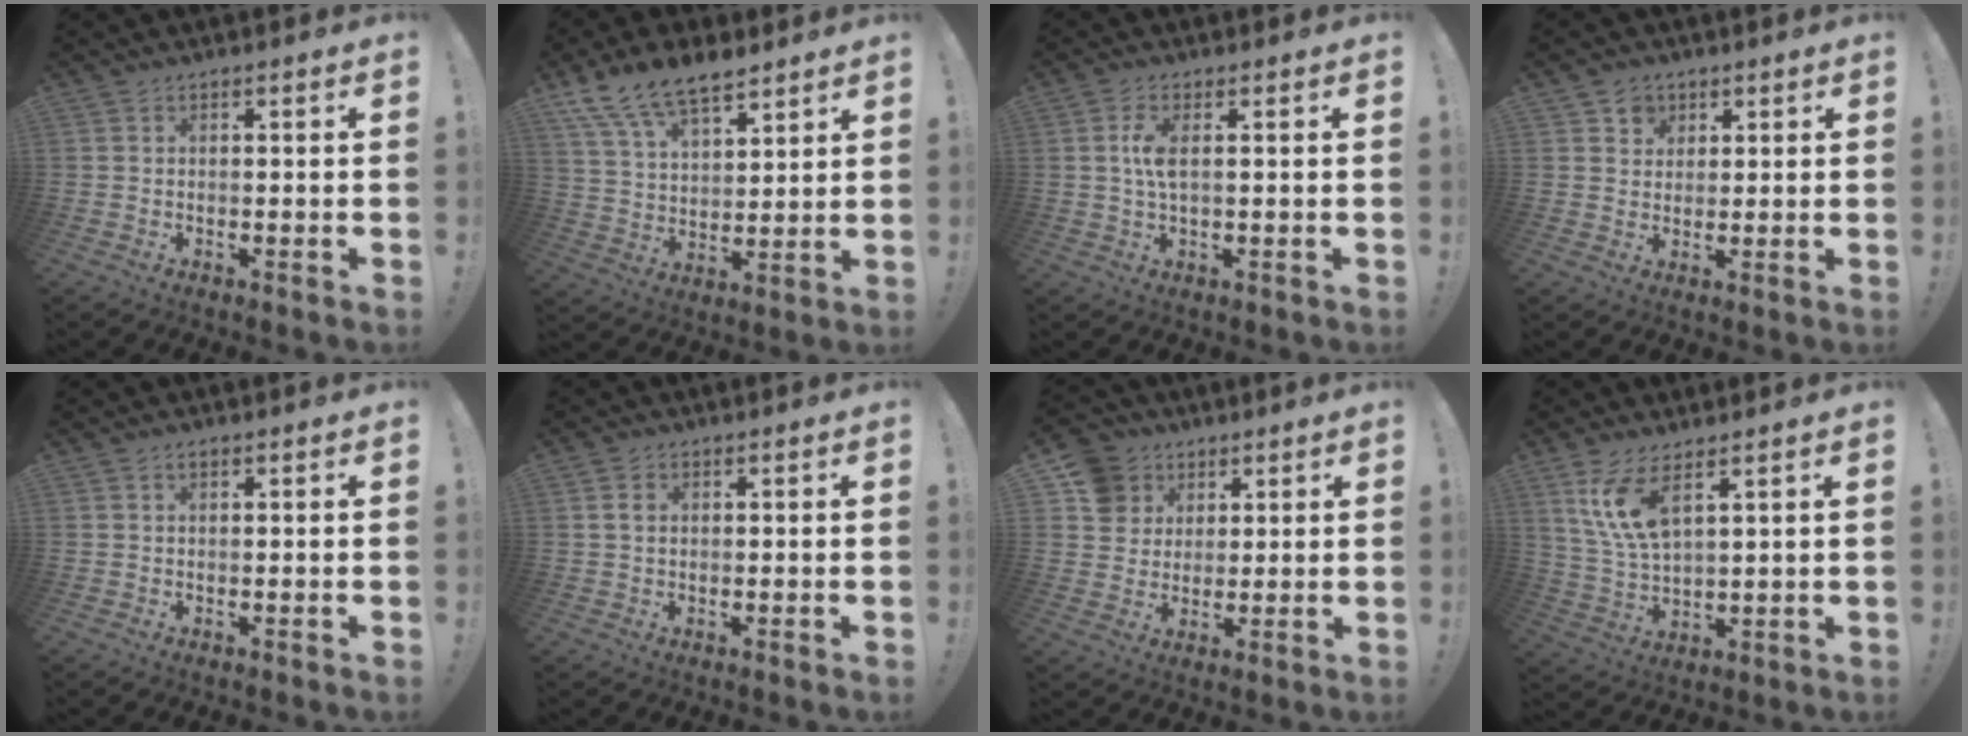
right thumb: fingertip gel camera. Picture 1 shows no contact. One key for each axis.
{"total": 13.2, "fx": 10.0, "fy": 5.7, "fz": 6.4, "tx": -0.124, "ty": -0.058, "tz": 0.188}
{"total": 5.1, "fx": 0.8, "fy": 1.8, "fz": 4.7, "tx": -0.096, "ty": -0.004, "tz": 0.008}
{"total": 4.4, "fx": 2.4, "fy": 3.6, "fz": 0.6, "tx": 0.003, "ty": -0.016, "tz": 0.040}
{"total": 0.8, "fx": 0.5, "fy": 0.5, "fz": 0.4, "tx": -0.009, "ty": 0.003, "tz": 0.009}
{"total": 2.3, "fx": 0.6, "fy": 1.6, "fz": 1.5, "tx": -0.029, "ty": 0.006, "tz": 0.011}
{"total": 10.6, "fx": 4.4, "fy": 9.2, "fz": 2.7, "tx": -0.033, "ty": -0.019, "tz": 0.091}
{"total": 10.6, "fx": 6.1, "fy": 3.9, "fz": 7.7, "tx": -0.170, "ty": -0.024, "tz": 0.113}